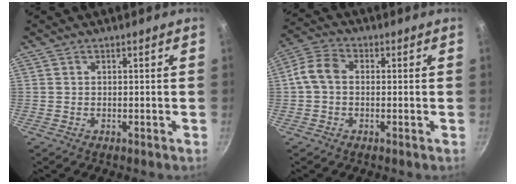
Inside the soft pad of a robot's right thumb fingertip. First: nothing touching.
{"total": 6.0, "force": [-0.1, 4.5, 4.0], "torque": [-0.079, 0.021, -0.018]}